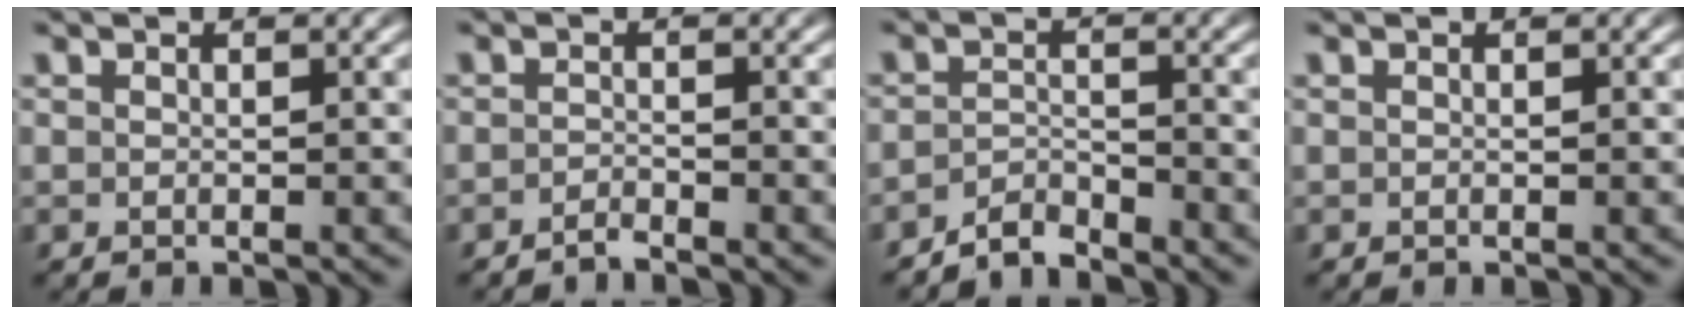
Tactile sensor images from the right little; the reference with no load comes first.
{"total": 1.7, "force": [-1.7, -0.3, 0.0], "torque": [-0.002, -0.005, -0.031]}
{"total": 3.2, "force": [-3.1, 0.4, 0.7], "torque": [-0.014, -0.008, -0.054]}
{"total": 0.0}